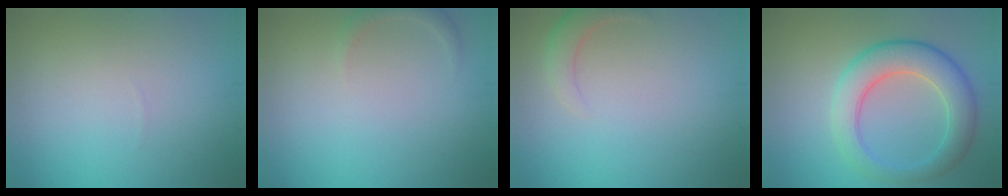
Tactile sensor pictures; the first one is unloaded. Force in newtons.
{"total": 1.2, "press": 1.2, "slide": 0.2}
{"total": 2.1, "press": 2.1, "slide": 0.2}
{"total": 6.1, "press": 6.1, "slide": 0.6}